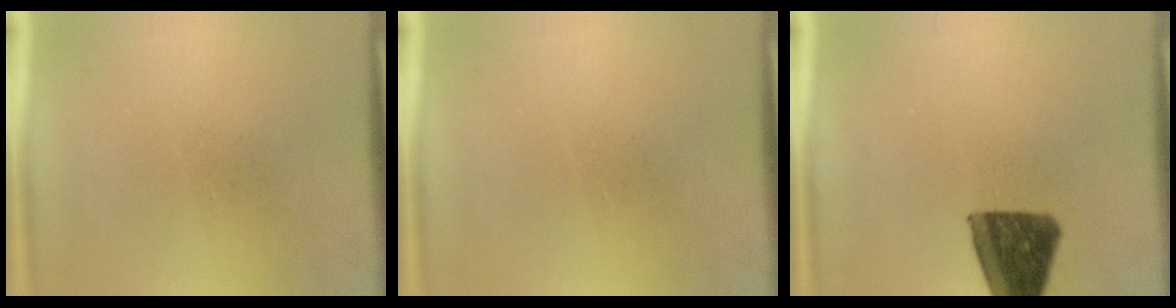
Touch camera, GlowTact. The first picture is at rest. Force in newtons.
{"total": 0.0}
{"total": 12.0}